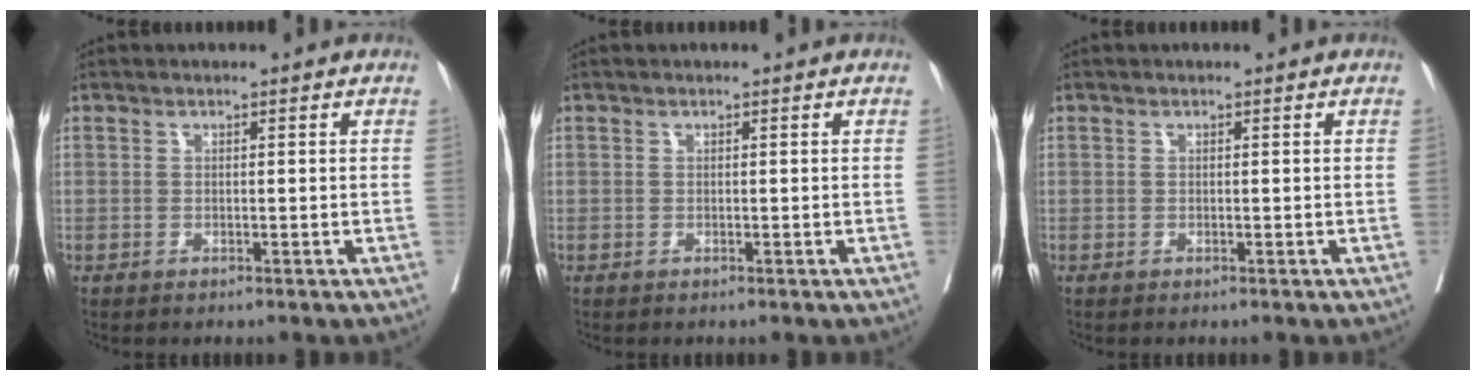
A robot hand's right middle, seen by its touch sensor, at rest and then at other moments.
{"total": 0.0}
{"total": 0.0}